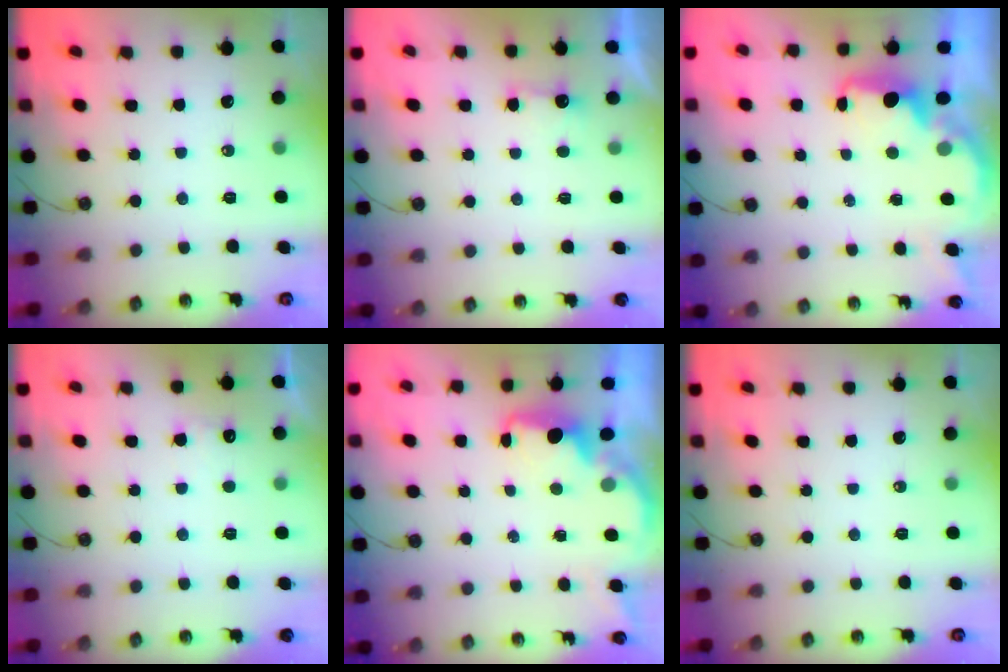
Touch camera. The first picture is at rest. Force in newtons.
{"total": 2.3, "press": 2.2, "slide": 0.8}
{"total": 2.1, "press": 2.0, "slide": 0.8}
{"total": 6.5, "press": 6.3, "slide": 1.2}
{"total": 2.2, "press": 2.1, "slide": 0.9}
{"total": 0.0}